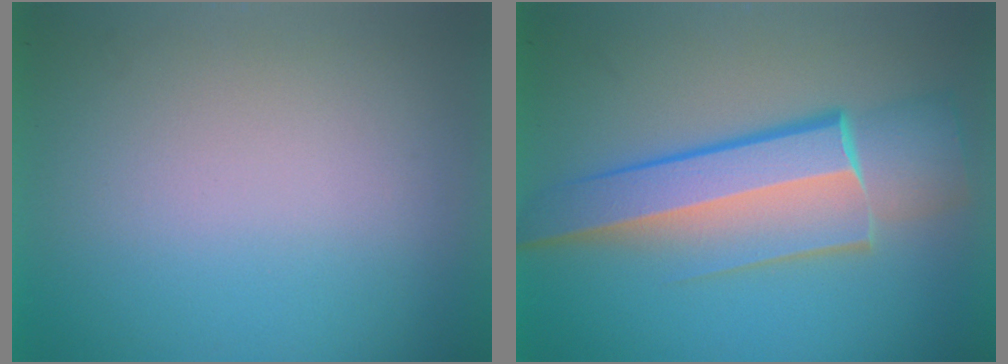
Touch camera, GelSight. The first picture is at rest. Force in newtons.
{"total": 6.2}